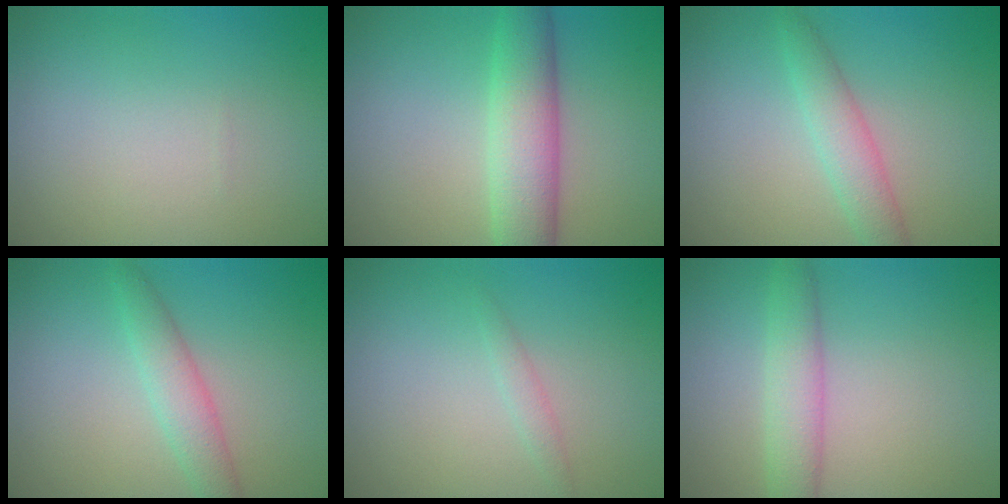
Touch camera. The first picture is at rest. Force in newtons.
{"total": 5.6, "press": 5.6, "slide": 0.1}
{"total": 2.7, "press": 2.7, "slide": 0.1}
{"total": 2.7, "press": 2.7, "slide": 0.0}
{"total": 0.9, "press": 0.9, "slide": 0.1}
{"total": 3.2, "press": 3.2, "slide": 0.1}